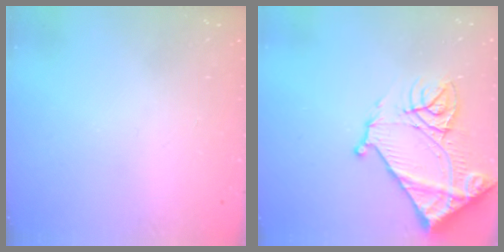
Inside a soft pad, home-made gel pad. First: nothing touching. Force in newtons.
{"total": 17.7, "press": 17.6, "slide": 1.9}